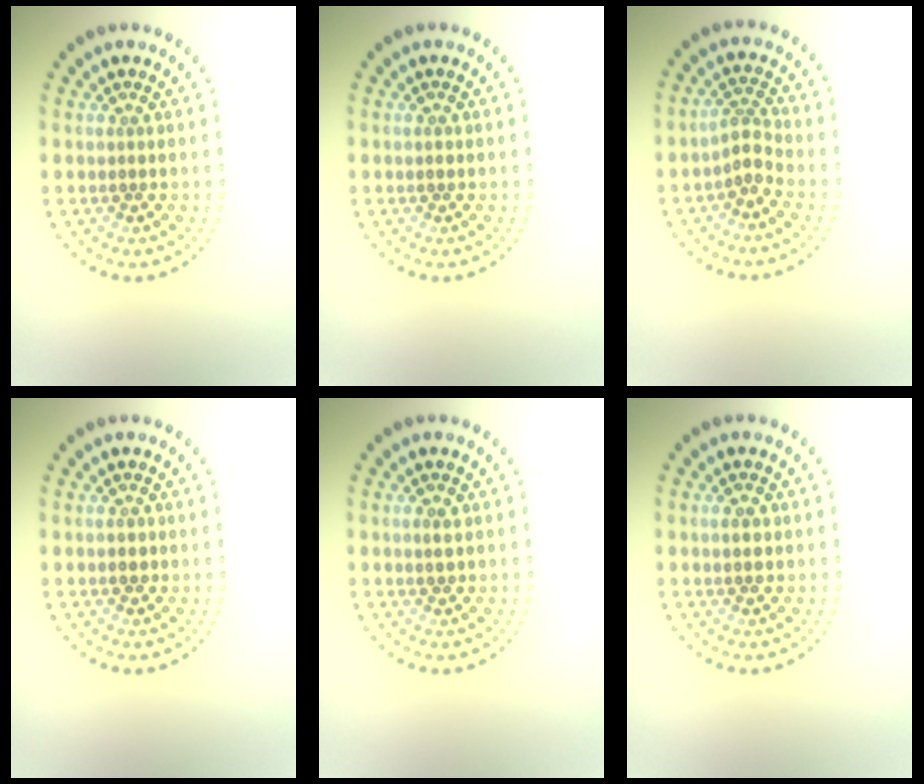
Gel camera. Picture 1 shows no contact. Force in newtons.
{"total": 0.7, "press": 0.7, "slide": 0.0}
{"total": 1.9, "press": 1.4, "slide": 1.3}
{"total": 1.1, "press": 1.0, "slide": 0.4}
{"total": 1.1, "press": 1.0, "slide": 0.4}
{"total": 1.1, "press": 1.0, "slide": 0.2}